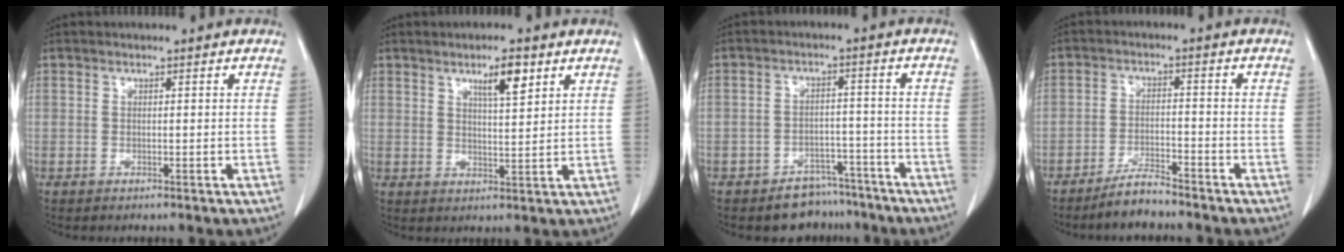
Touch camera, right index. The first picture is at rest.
{"total": 5.1, "force": [2.9, 0.9, 4.1], "torque": [-0.070, -0.001, 0.049]}
{"total": 6.2, "force": [-5.1, 3.6, 0.4], "torque": [0.006, 0.024, -0.075]}
{"total": 4.6, "force": [-4.2, 0.9, 1.7], "torque": [-0.033, -0.006, -0.076]}